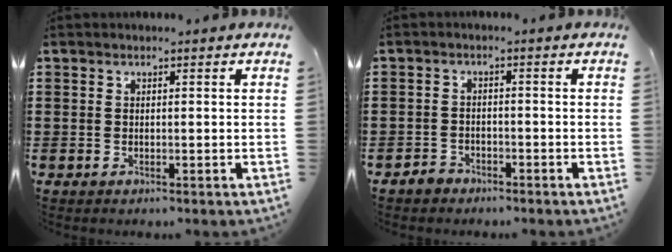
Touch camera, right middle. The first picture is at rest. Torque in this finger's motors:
{"motor_torque": [2.14, 0.00, 0.10, 0.01]}